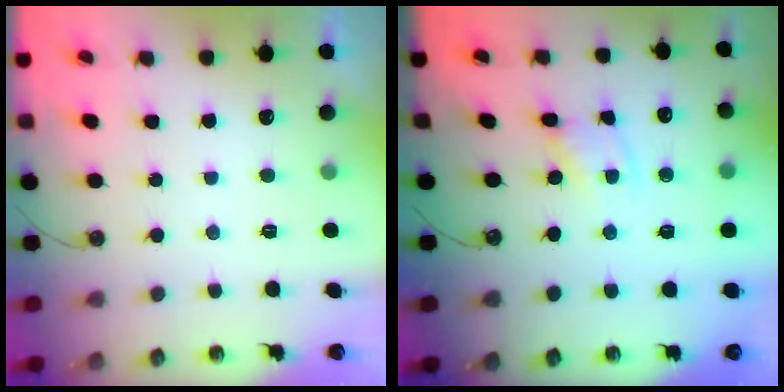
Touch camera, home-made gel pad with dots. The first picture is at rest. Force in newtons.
{"total": 2.6, "press": 2.6, "slide": 0.2}